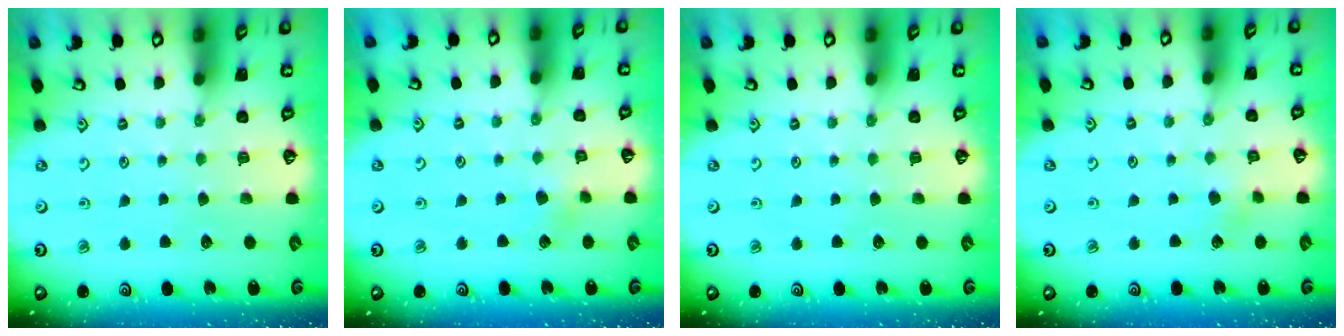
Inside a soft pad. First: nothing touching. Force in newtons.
{"total": 3.1, "press": 3.1, "slide": 0.7}
{"total": 0.0}
{"total": 1.8, "press": 1.7, "slide": 0.2}